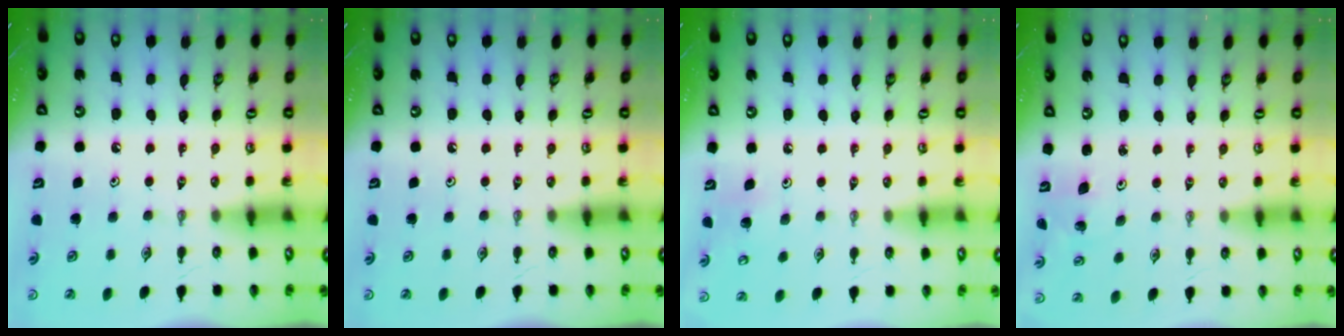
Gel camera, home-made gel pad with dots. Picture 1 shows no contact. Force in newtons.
{"total": 0.0}
{"total": 6.1, "press": 6.1, "slide": 0.9}
{"total": 2.3, "press": 2.3, "slide": 0.2}